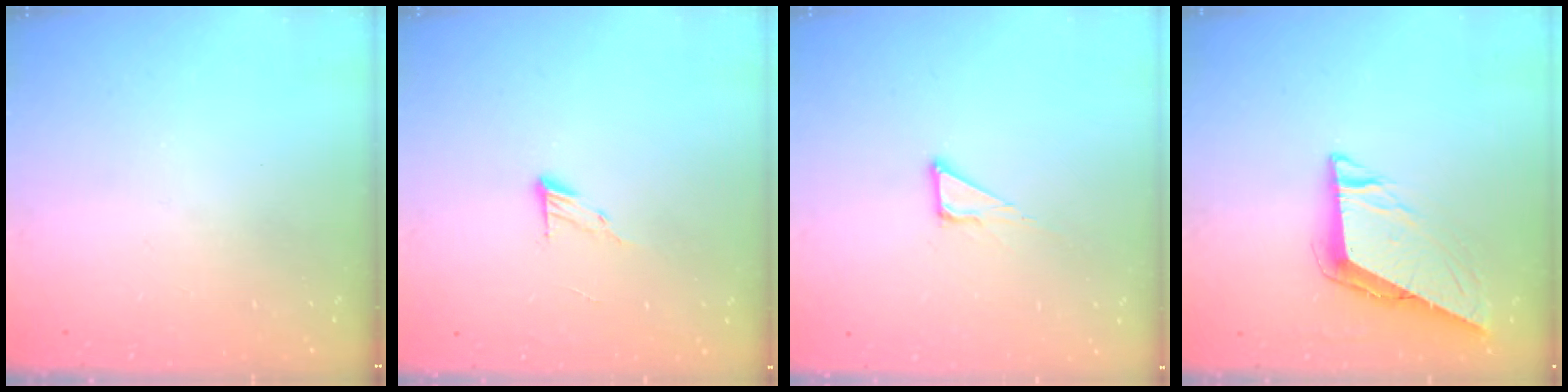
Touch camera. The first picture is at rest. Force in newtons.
{"total": 4.6, "press": 4.5, "slide": 0.5}
{"total": 3.3, "press": 3.3, "slide": 0.2}
{"total": 7.7, "press": 7.7, "slide": 0.3}